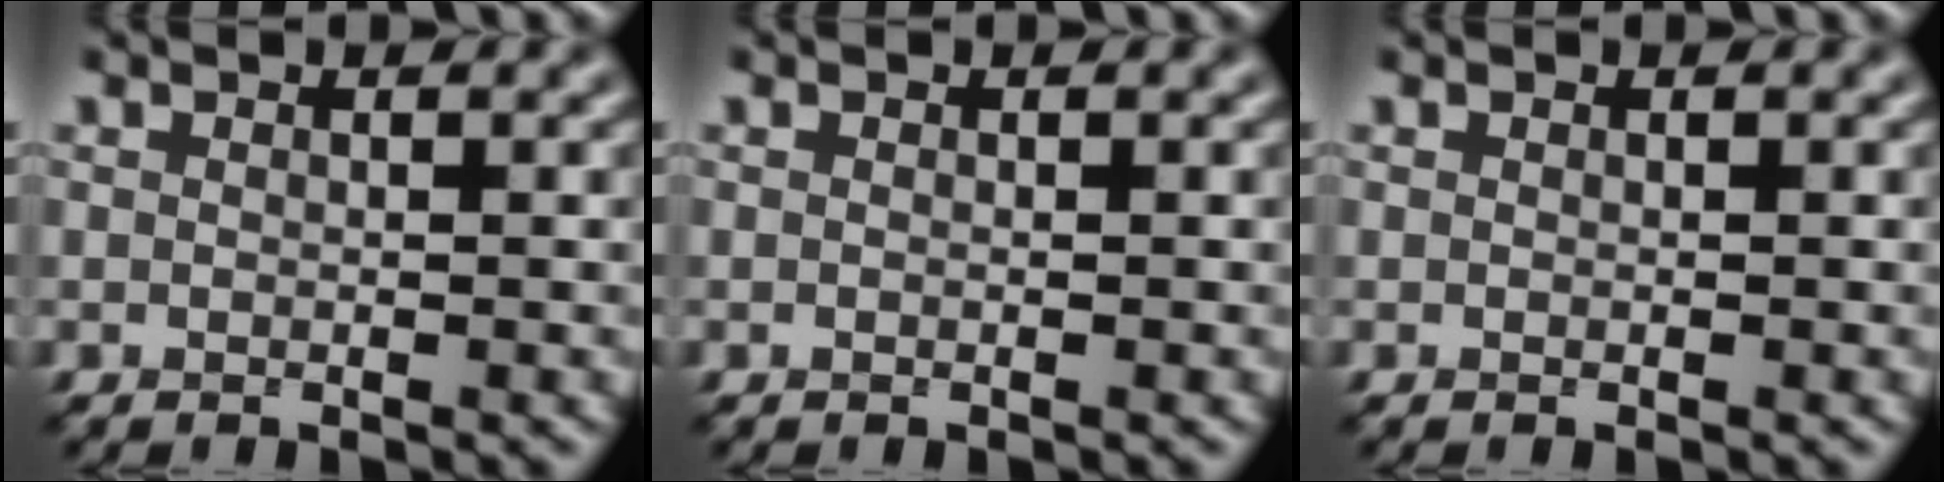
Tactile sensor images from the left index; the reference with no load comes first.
{"total": 0.0}
{"total": 0.0}